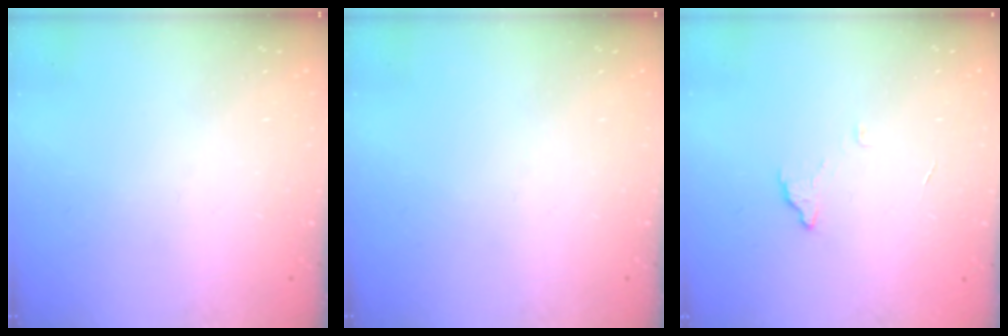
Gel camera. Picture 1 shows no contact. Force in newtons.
{"total": 0.0}
{"total": 3.3, "press": 3.3, "slide": 0.2}